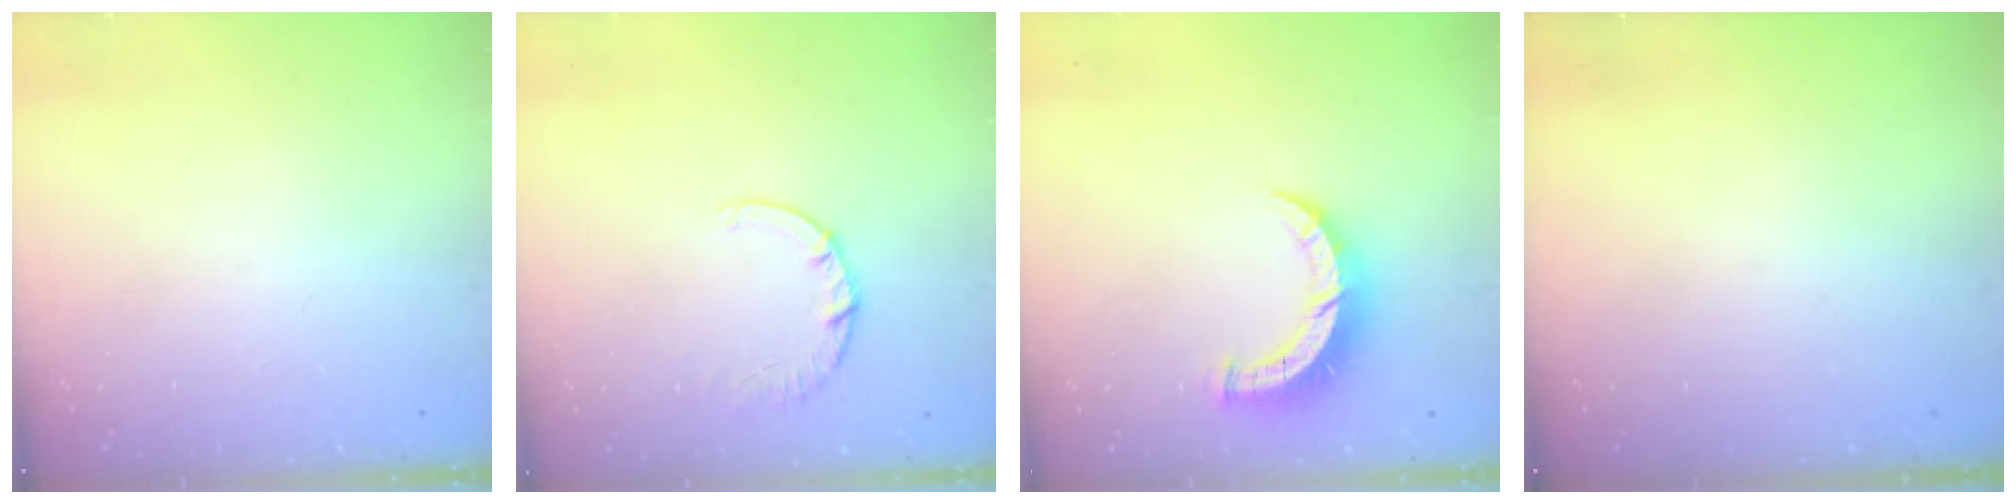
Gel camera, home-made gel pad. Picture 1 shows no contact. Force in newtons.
{"total": 2.4, "press": 2.4, "slide": 0.2}
{"total": 8.0, "press": 7.9, "slide": 1.0}
{"total": 0.0}